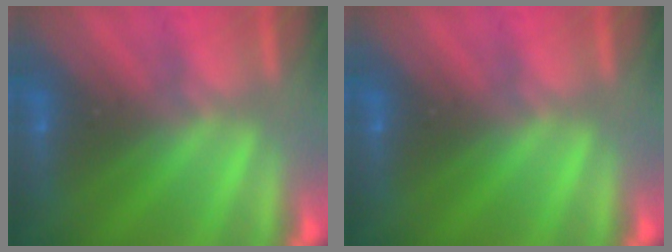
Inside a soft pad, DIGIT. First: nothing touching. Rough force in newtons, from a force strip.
{"total": 0.0}